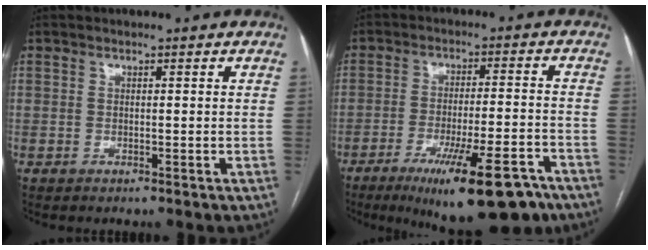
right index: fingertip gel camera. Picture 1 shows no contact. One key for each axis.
{"total": 17.5, "fx": -11.9, "fy": 2.8, "fz": 12.6, "tx": -0.153, "ty": -0.015, "tz": -0.180}